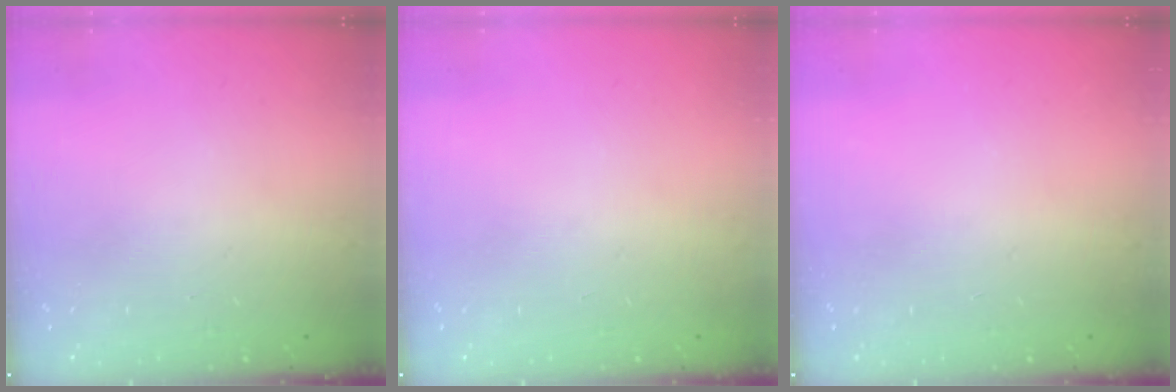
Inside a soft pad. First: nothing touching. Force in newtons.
{"total": 0.0}
{"total": 0.0}